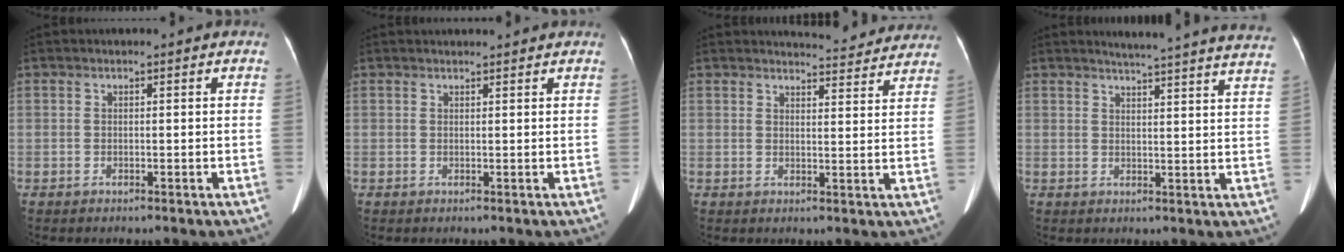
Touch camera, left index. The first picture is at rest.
{"total": 4.1, "force": [3.9, 0.3, 1.0], "torque": [-0.012, 0.026, 0.048]}
{"total": 9.3, "force": [9.1, 1.1, 1.2], "torque": [-0.006, -0.010, 0.095]}
{"total": 20.6, "force": [19.5, -0.4, 6.7], "torque": [-0.090, -0.065, 0.218]}